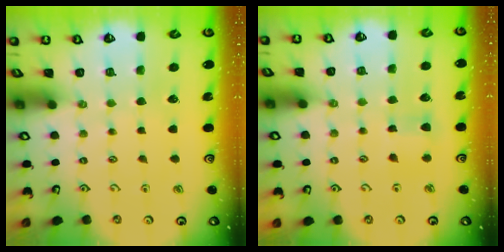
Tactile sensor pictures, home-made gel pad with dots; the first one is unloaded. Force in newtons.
{"total": 3.8, "press": 3.7, "slide": 0.6}